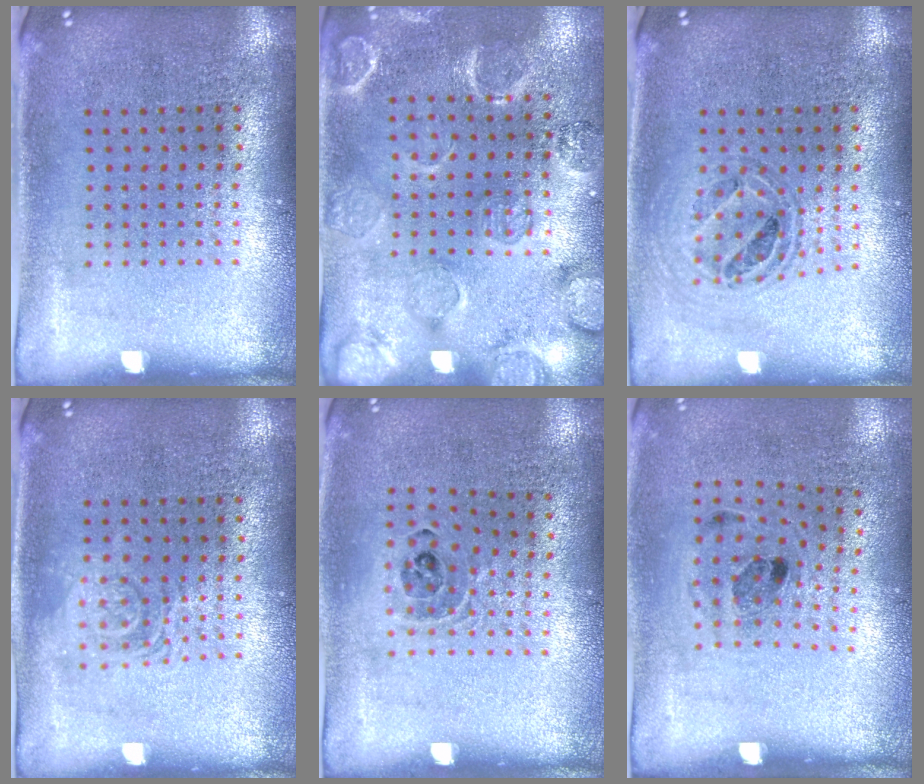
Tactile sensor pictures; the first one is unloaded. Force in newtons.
{"total": 2.3, "press": 2.1, "slide": 0.9}
{"total": 0.8, "press": 0.7, "slide": 0.3}
{"total": 1.2, "press": 1.2, "slide": 0.2}
{"total": 0.9, "press": 0.9, "slide": 0.1}
{"total": 1.2, "press": 0.7, "slide": 0.9}